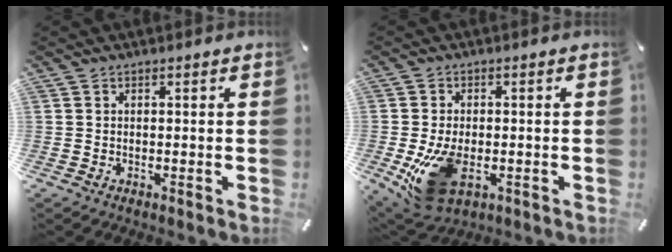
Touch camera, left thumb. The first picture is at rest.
{"total": 11.6, "force": [-2.5, 7.2, 8.8], "torque": [-0.181, -0.011, -0.042]}